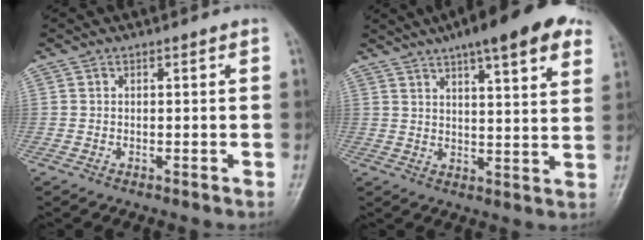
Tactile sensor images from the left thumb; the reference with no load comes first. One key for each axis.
{"total": 18.2, "fx": 11.5, "fy": 4.4, "fz": 13.4, "tx": -0.174, "ty": -0.013, "tz": 0.149}